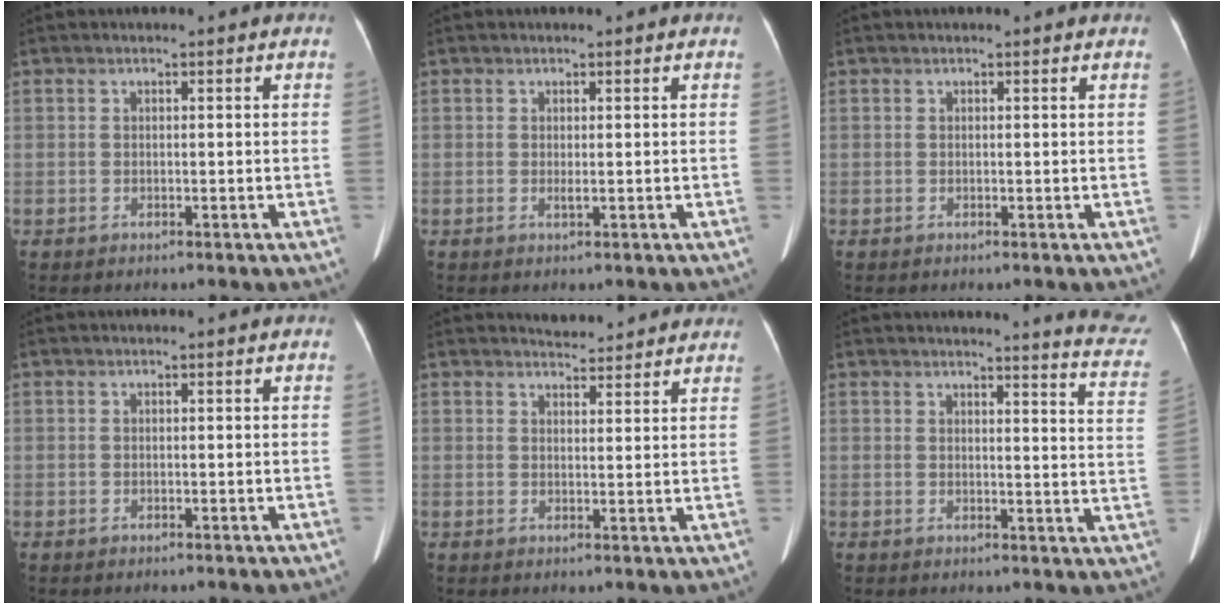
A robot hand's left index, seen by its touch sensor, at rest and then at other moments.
{"total": 0.6, "force": [0.1, 0.0, 0.6], "torque": [-0.017, -0.003, 0.003]}
{"total": 1.2, "force": [1.1, 0.2, 0.2], "torque": [-0.012, 0.006, 0.008]}
{"total": 0.0}
{"total": 5.6, "force": [5.4, 1.2, 0.7], "torque": [-0.008, 0.010, 0.058]}
{"total": 12.1, "force": [11.8, -0.2, 2.7], "torque": [-0.014, -0.101, 0.097]}